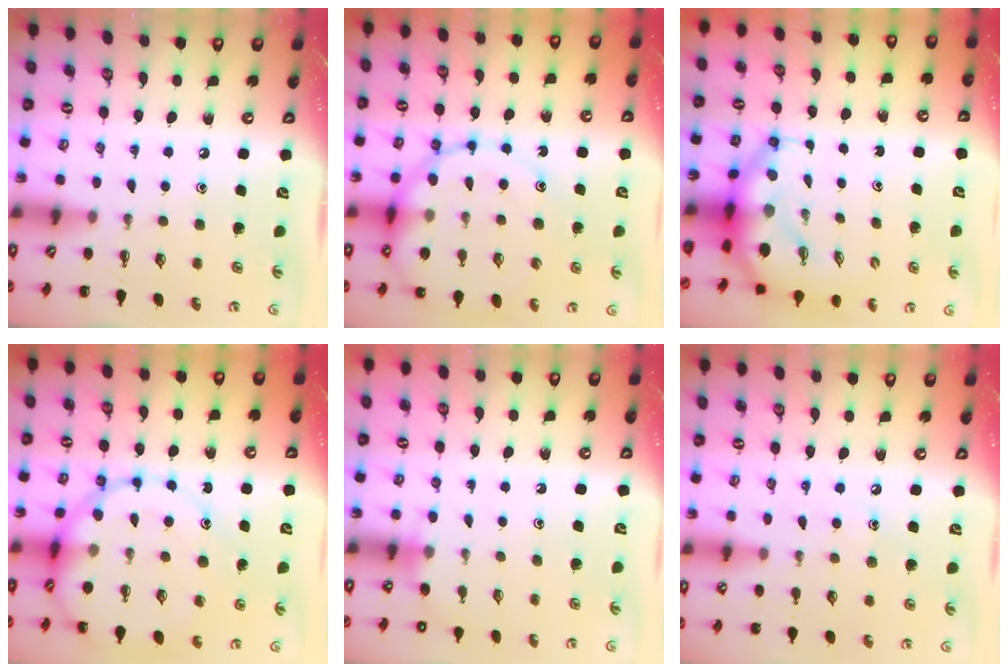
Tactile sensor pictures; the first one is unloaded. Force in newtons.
{"total": 17.9, "press": 17.3, "slide": 4.3}
{"total": 7.3, "press": 7.0, "slide": 2.1}
{"total": 14.2, "press": 14.0, "slide": 2.3}
{"total": 5.2, "press": 5.0, "slide": 1.3}
{"total": 6.7, "press": 6.4, "slide": 1.8}